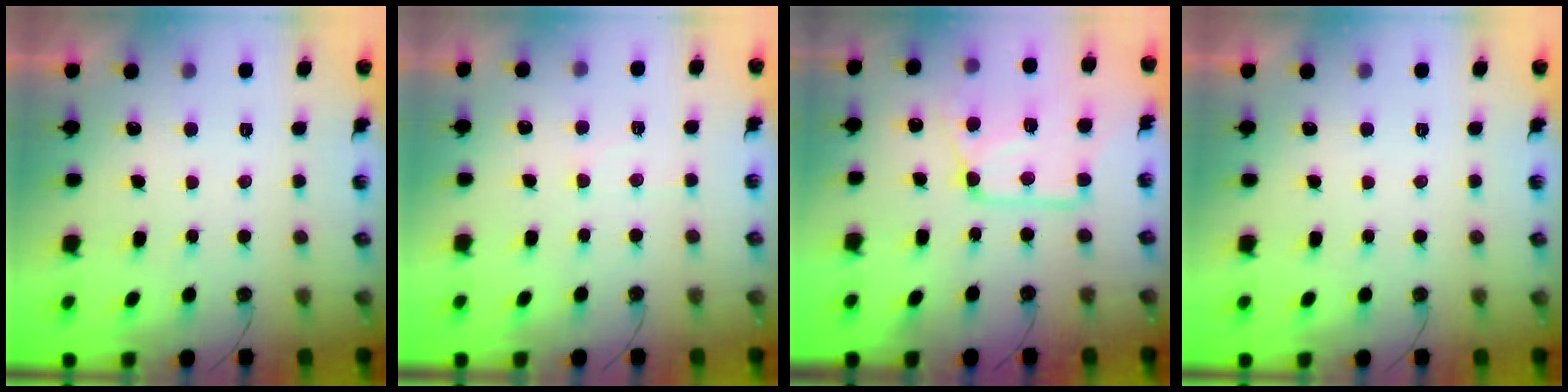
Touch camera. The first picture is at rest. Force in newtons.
{"total": 3.0, "press": 3.0, "slide": 0.4}
{"total": 14.8, "press": 14.8, "slide": 1.0}
{"total": 0.0}